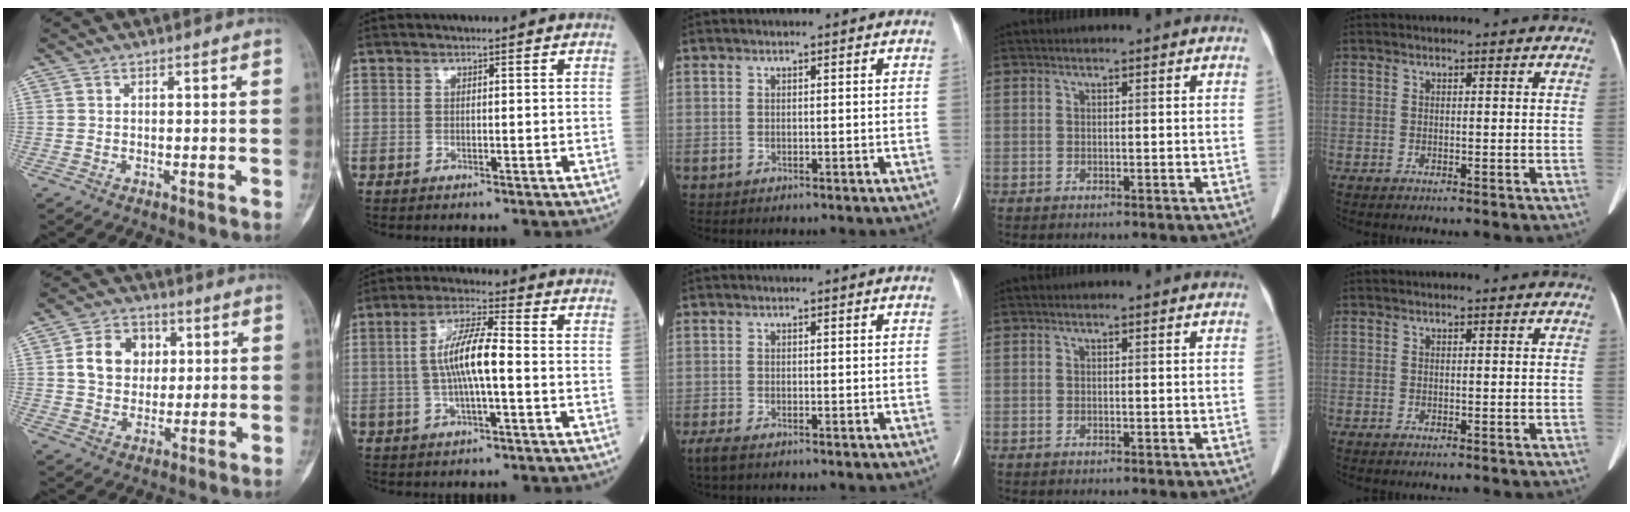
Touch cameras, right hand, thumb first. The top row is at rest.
{"thumb": {"total": 9.9, "force": [2.1, 8.0, 5.4], "torque": [-0.053, 0.001, 0.032]}, "index": {"total": 8.3, "force": [-0.5, 1.2, 8.1], "torque": [-0.160, 0.011, -0.015]}, "middle": {"total": 3.1, "force": [-2.2, 0.9, 2.0], "torque": [-0.048, -0.013, -0.036]}}